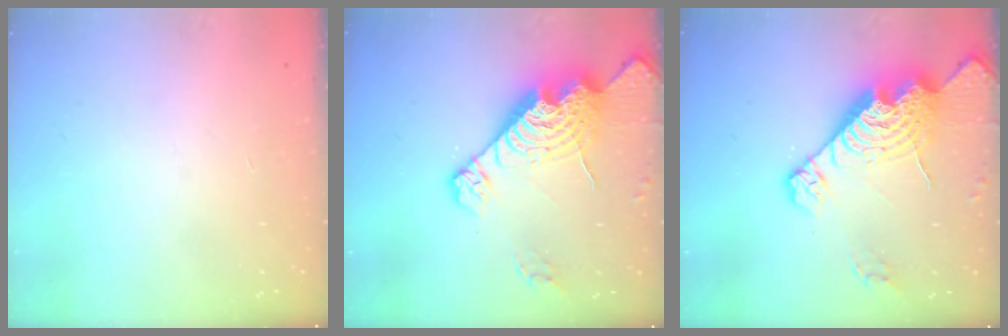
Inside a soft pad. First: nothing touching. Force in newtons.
{"total": 20.7, "press": 20.6, "slide": 1.8}
{"total": 20.7, "press": 20.6, "slide": 1.8}